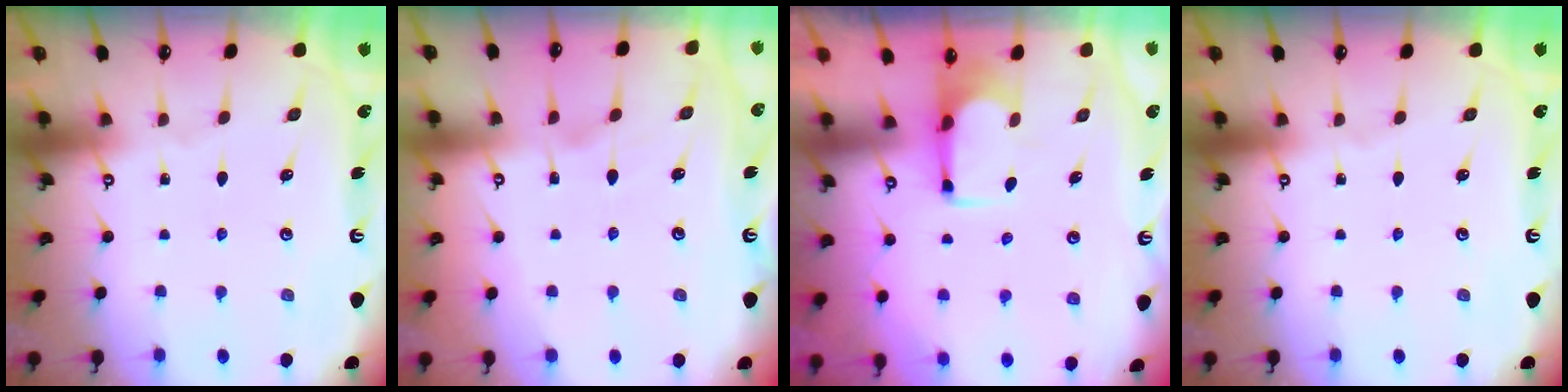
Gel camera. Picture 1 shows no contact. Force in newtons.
{"total": 0.9, "press": 0.1, "slide": 0.9}
{"total": 1.8, "press": 1.6, "slide": 0.8}
{"total": 0.0}